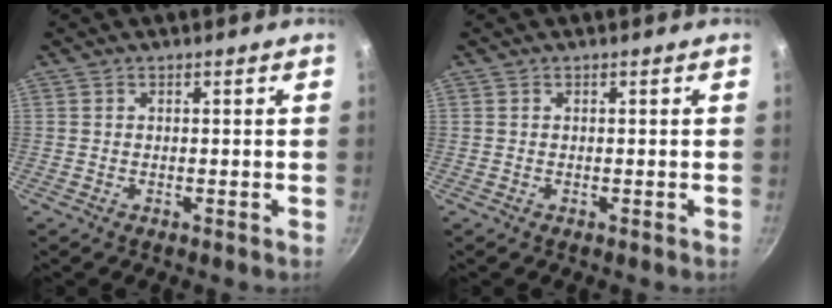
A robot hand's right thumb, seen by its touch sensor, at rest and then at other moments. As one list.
[{"total": 0.0}]